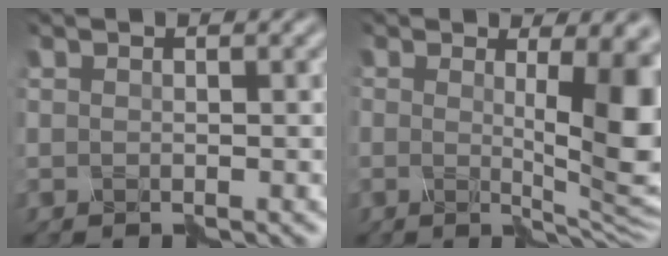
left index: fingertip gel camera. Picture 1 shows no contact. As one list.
[{"total": 9.2, "force": [0.4, 2.8, 8.8], "torque": [-0.107, -0.005, 0.014]}]